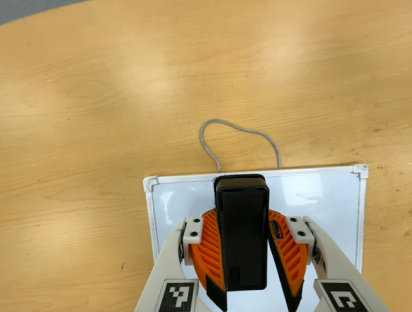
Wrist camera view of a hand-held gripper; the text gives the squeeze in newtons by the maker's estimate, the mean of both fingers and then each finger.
{"total": 9.9, "left": 10.1, "right": 9.6}